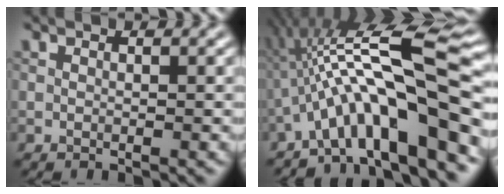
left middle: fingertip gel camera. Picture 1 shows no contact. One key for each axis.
{"total": 13.3, "fx": -3.2, "fy": 2.6, "fz": 12.6, "tx": -0.198, "ty": 0.033, "tz": -0.049}